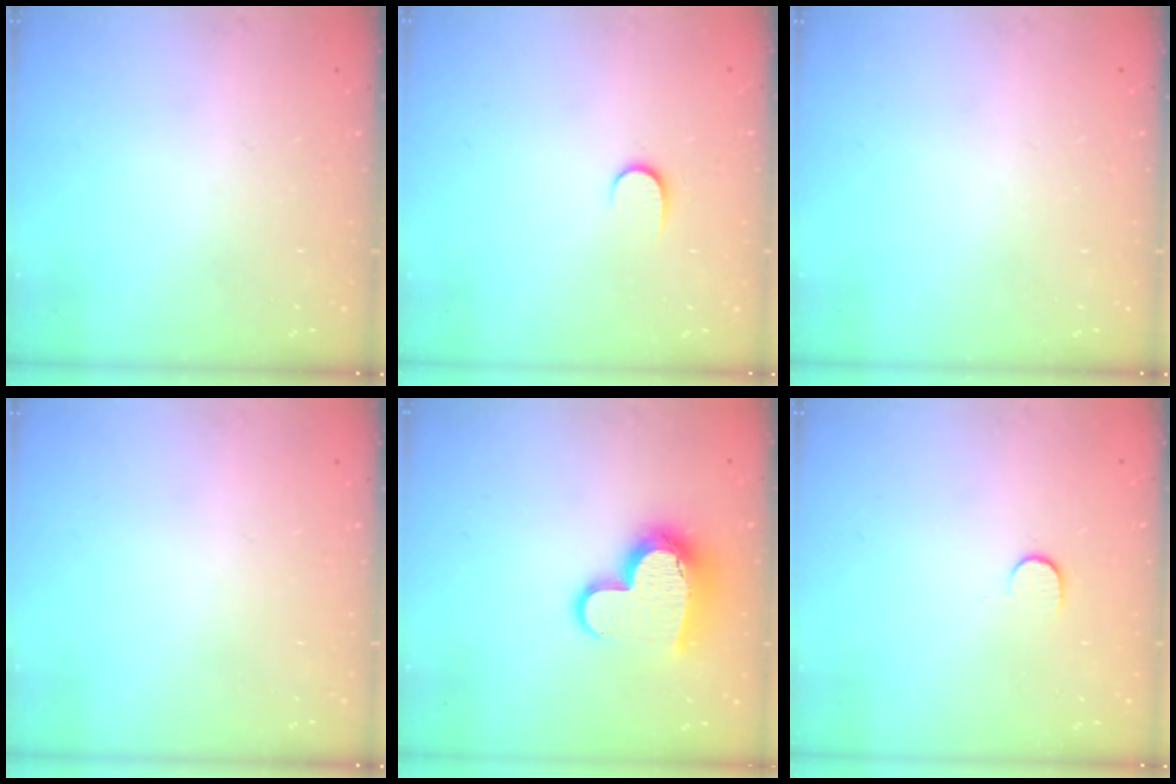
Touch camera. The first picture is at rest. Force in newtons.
{"total": 5.7, "press": 5.7, "slide": 0.5}
{"total": 0.0}
{"total": 0.0}
{"total": 14.6, "press": 14.5, "slide": 1.2}
{"total": 5.3, "press": 5.2, "slide": 0.5}